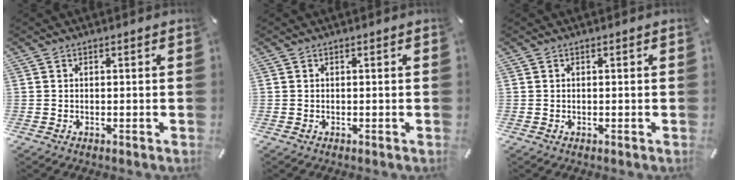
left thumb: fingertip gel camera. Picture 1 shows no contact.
{"total": 0.0}
{"total": 0.0}